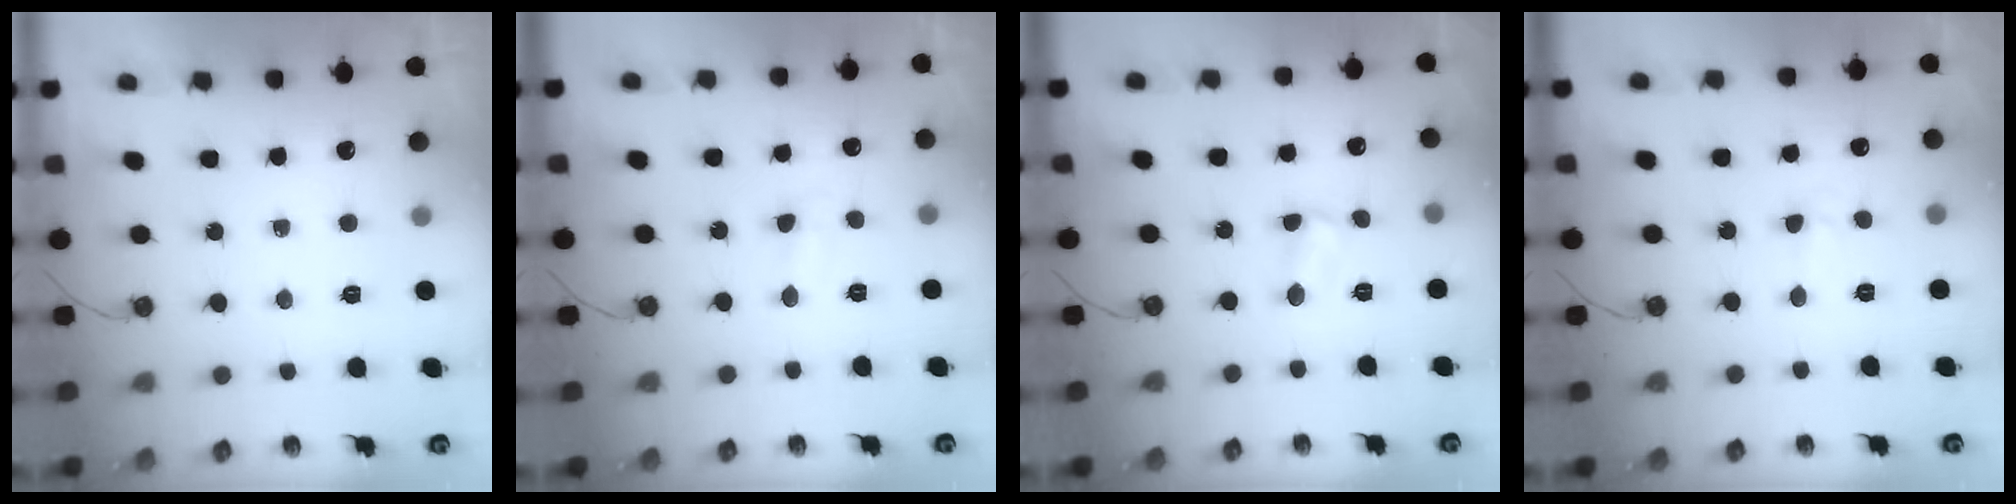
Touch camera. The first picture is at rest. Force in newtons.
{"total": 5.1, "press": 5.1, "slide": 0.7}
{"total": 3.4, "press": 3.4, "slide": 0.5}
{"total": 2.5, "press": 2.4, "slide": 0.9}